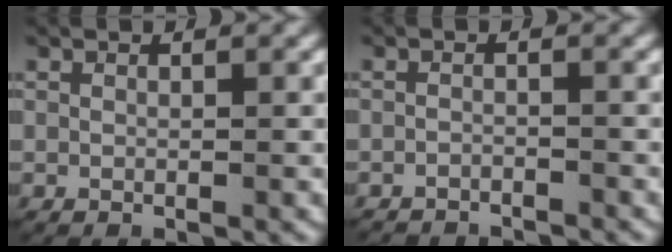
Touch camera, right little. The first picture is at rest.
{"total": 1.8, "force": [-1.8, 0.2, 0.0], "torque": [-0.003, -0.010, -0.029]}